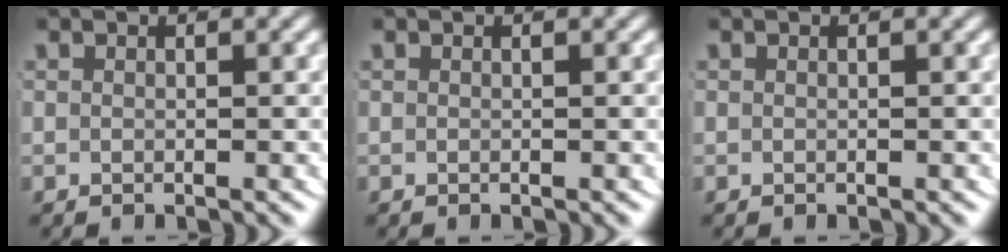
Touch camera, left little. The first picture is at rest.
{"total": 0.0}
{"total": 0.0}